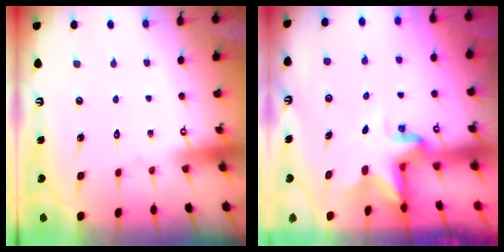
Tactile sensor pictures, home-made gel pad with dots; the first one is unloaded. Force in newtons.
{"total": 3.4, "press": 3.4, "slide": 0.2}